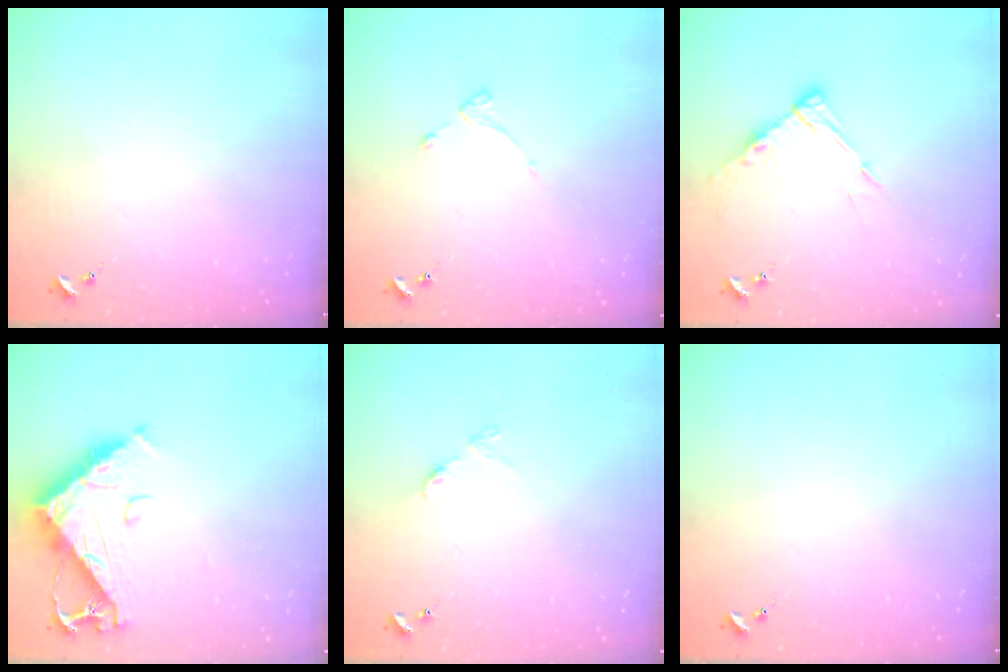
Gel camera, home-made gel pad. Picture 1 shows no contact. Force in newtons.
{"total": 2.6, "press": 2.6, "slide": 0.5}
{"total": 9.1, "press": 9.1, "slide": 0.7}
{"total": 10.6, "press": 10.5, "slide": 1.1}
{"total": 3.2, "press": 3.2, "slide": 0.4}
{"total": 0.0}